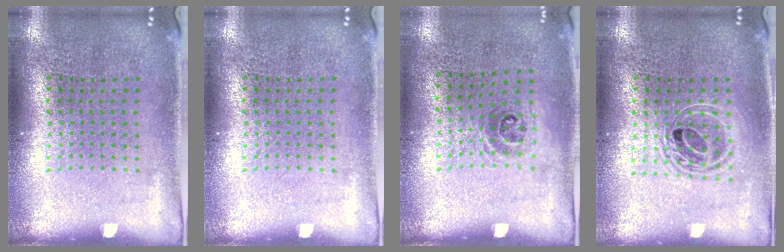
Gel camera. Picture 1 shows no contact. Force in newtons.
{"total": 0.0}
{"total": 0.9, "press": 0.7, "slide": 0.7}
{"total": 1.7, "press": 1.4, "slide": 0.9}